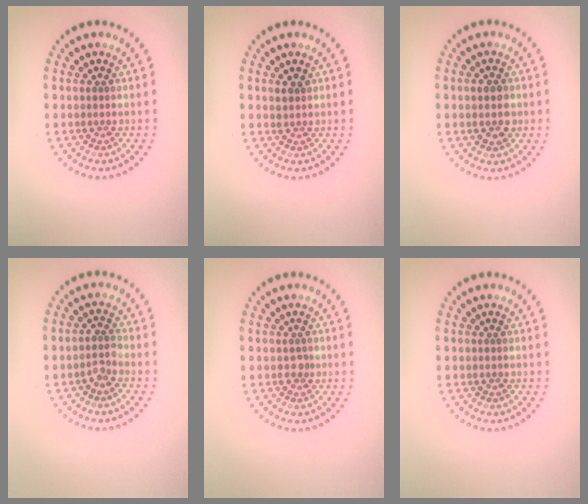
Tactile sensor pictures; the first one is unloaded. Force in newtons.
{"total": 1.1, "press": 1.0, "slide": 0.6}
{"total": 2.6, "press": 2.6, "slide": 0.1}
{"total": 1.3, "press": 1.1, "slide": 0.8}
{"total": 0.7, "press": 0.5, "slide": 0.5}
{"total": 0.0}